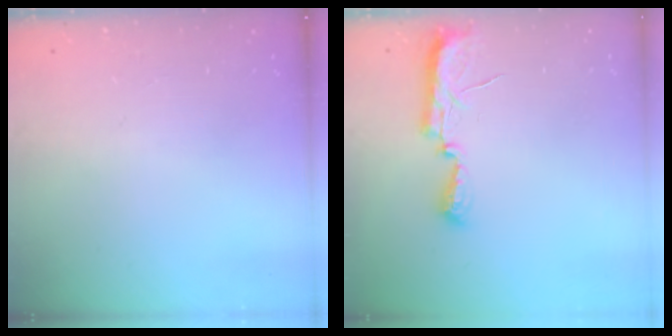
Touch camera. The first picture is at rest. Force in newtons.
{"total": 9.8, "press": 8.5, "slide": 4.8}